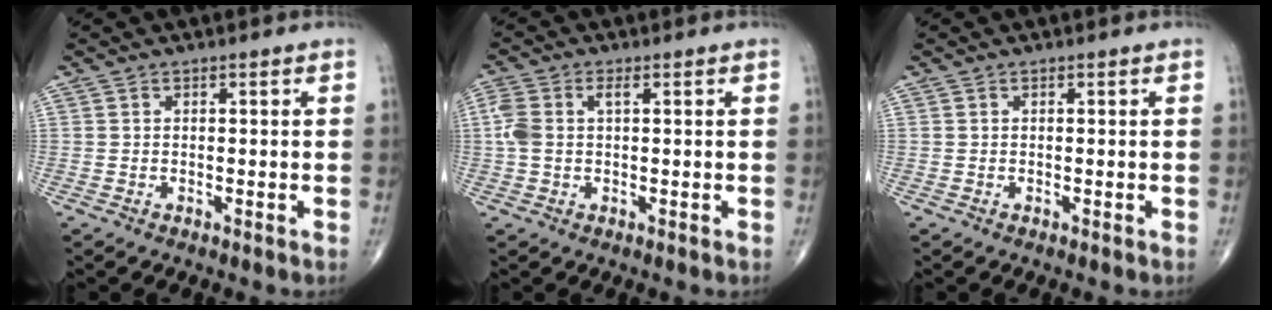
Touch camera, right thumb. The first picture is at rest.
{"total": 5.3, "force": [0.9, 2.9, 4.3], "torque": [-0.130, 0.024, 0.017]}
{"total": 0.0}